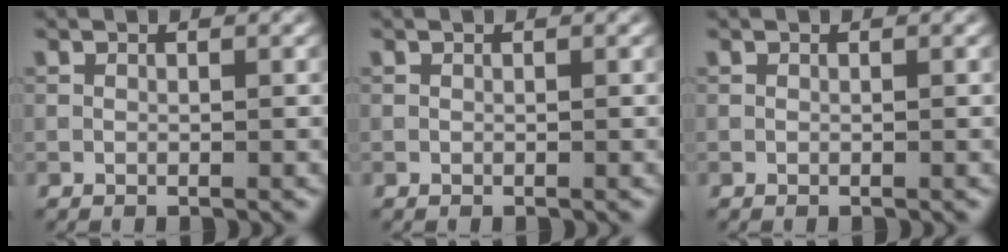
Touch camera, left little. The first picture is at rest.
{"total": 0.0}
{"total": 0.0}